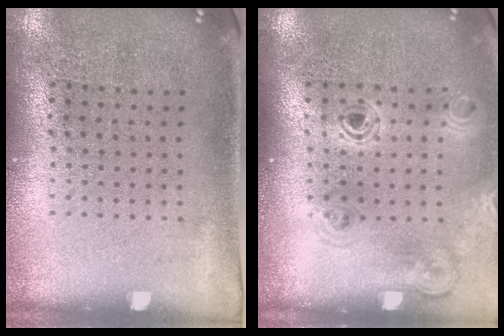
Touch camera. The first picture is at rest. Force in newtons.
{"total": 1.1, "press": 1.1, "slide": 0.2}